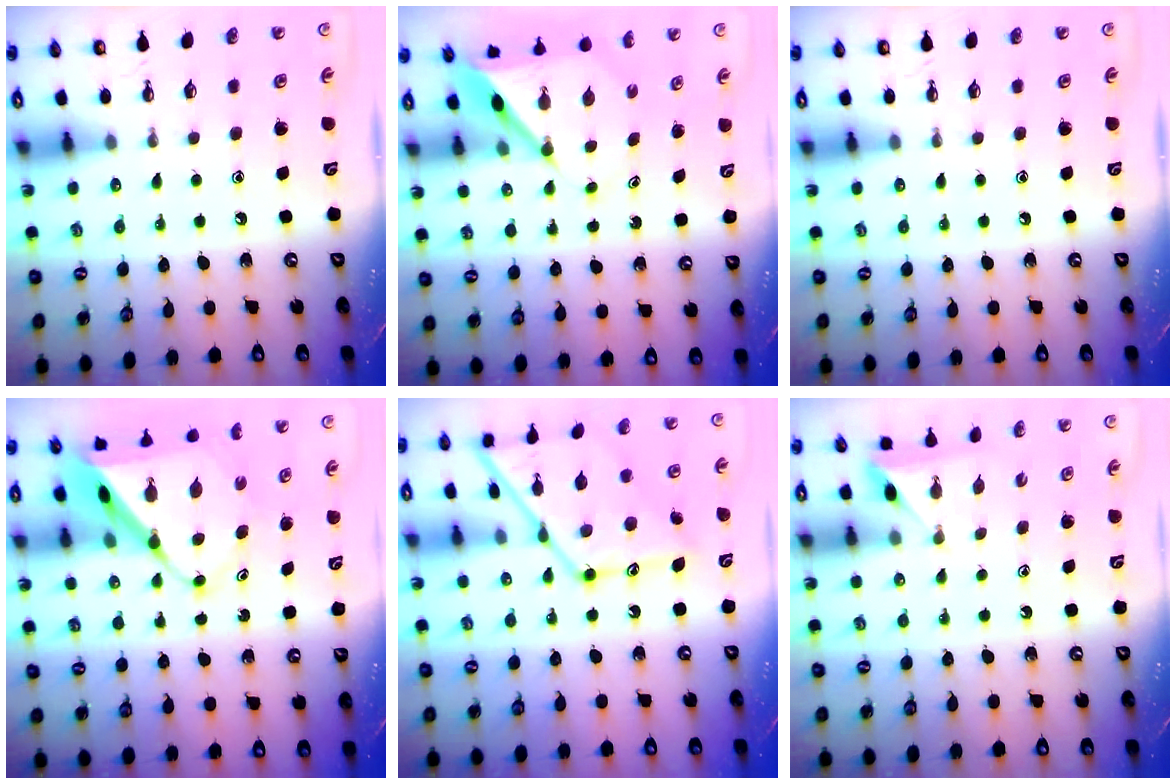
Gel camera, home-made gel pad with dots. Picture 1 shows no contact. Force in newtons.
{"total": 6.3, "press": 6.3, "slide": 0.6}
{"total": 0.0}
{"total": 10.1, "press": 10.0, "slide": 0.9}
{"total": 15.6, "press": 15.5, "slide": 1.3}
{"total": 2.1, "press": 2.1, "slide": 0.2}